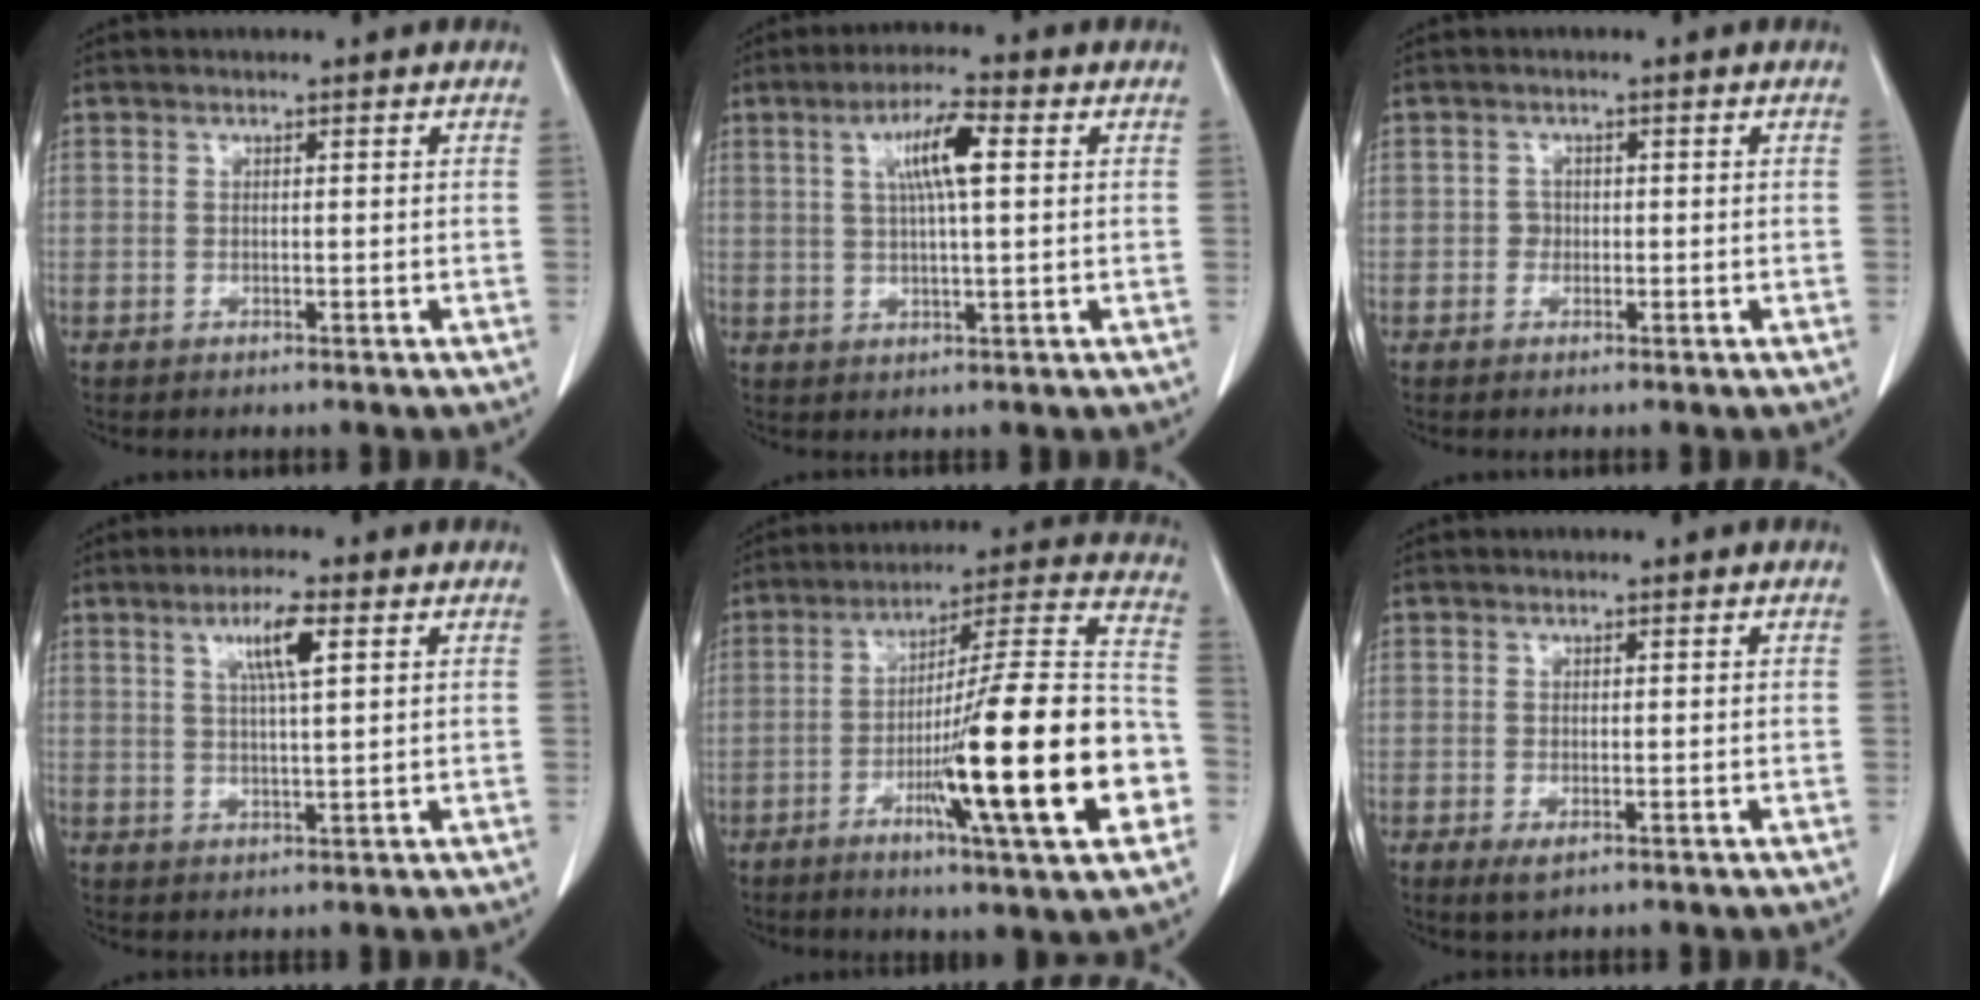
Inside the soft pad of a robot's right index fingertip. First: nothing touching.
{"total": 7.0, "force": [2.0, 0.7, 6.7], "torque": [-0.121, 0.009, 0.034]}
{"total": 1.2, "force": [-0.2, 1.1, 0.2], "torque": [0.002, 0.006, -0.005]}
{"total": 5.8, "force": [2.5, 0.6, 5.2], "torque": [-0.092, 0.003, 0.042]}
{"total": 23.0, "force": [-6.9, 0.8, 21.9], "torque": [-0.300, -0.002, -0.109]}
{"total": 1.5, "force": [-0.5, 0.6, 1.3], "torque": [-0.017, -0.004, -0.002]}